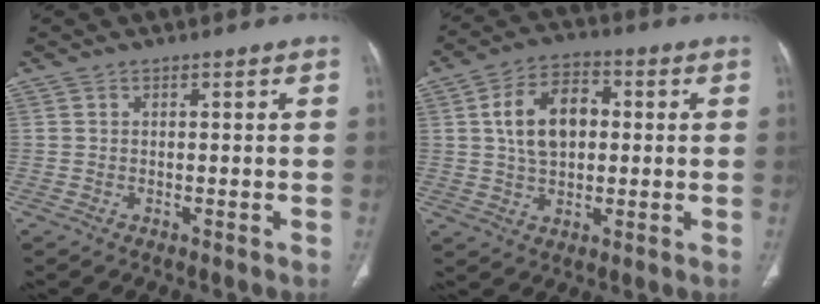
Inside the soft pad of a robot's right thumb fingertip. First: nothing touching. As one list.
[{"total": 11.0, "force": [1.7, 7.1, 8.3], "torque": [-0.131, 0.013, 0.029]}]